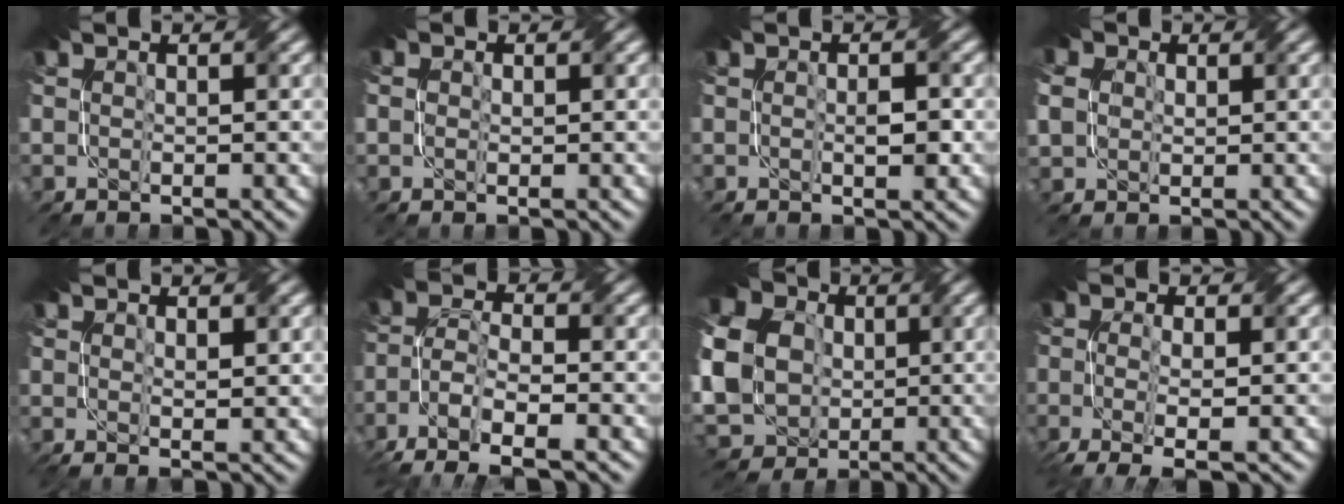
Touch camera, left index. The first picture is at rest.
{"total": 1.1, "force": [0.3, 0.8, 0.7], "torque": [-0.013, 0.000, 0.003]}
{"total": 1.7, "force": [-0.2, 0.6, 1.6], "torque": [-0.027, -0.002, 0.003]}
{"total": 7.0, "force": [2.2, 5.5, 3.8], "torque": [-0.100, 0.031, 0.022]}
{"total": 1.6, "force": [0.6, 0.4, 1.5], "torque": [-0.021, -0.003, 0.018]}
{"total": 6.6, "force": [-4.2, 2.3, 4.6], "torque": [-0.092, -0.003, -0.086]}
{"total": 12.9, "force": [0.9, 10.6, 7.3], "torque": [-0.173, 0.000, 0.003]}
{"total": 4.1, "force": [-1.4, 1.2, 3.6], "torque": [-0.066, -0.010, -0.024]}